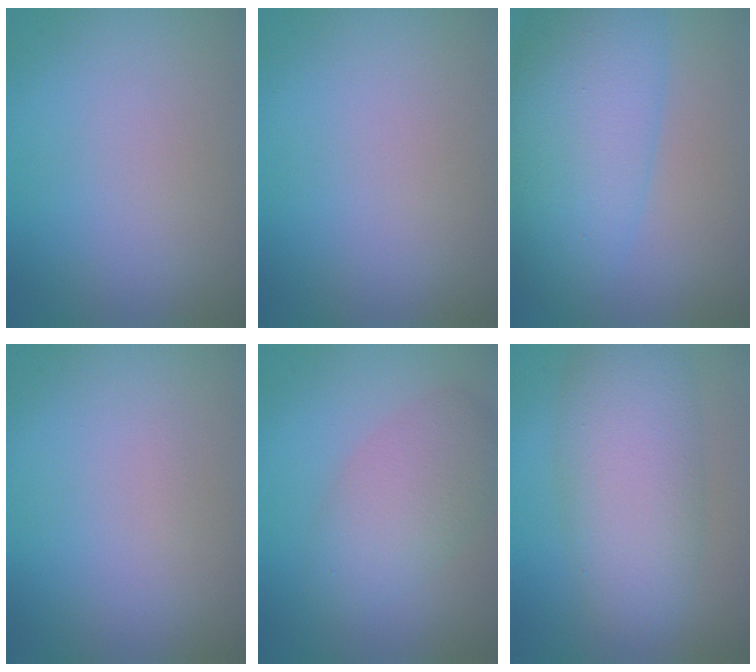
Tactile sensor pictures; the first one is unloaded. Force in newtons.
{"total": 0.0}
{"total": 9.2, "press": 9.2, "slide": 0.2}
{"total": 0.0}
{"total": 4.5, "press": 4.5, "slide": 0.1}
{"total": 7.3, "press": 7.3, "slide": 0.4}